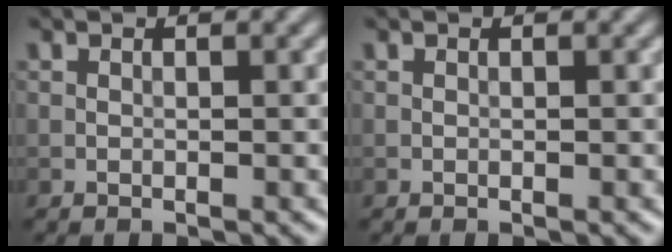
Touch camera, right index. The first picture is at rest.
{"total": 0.0}